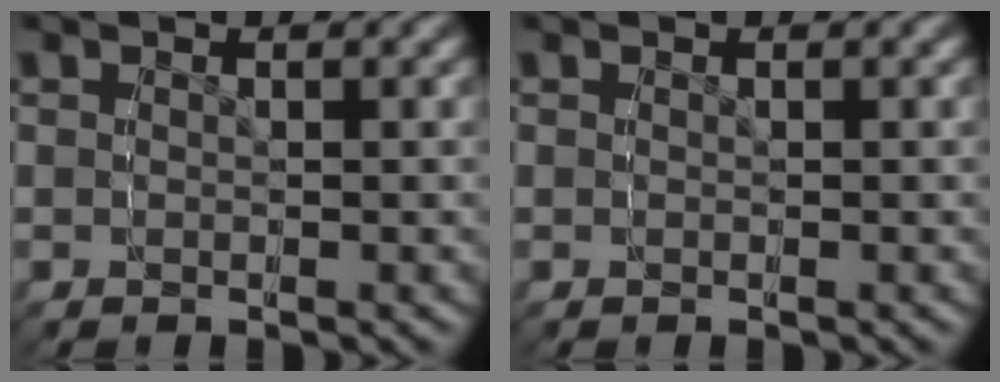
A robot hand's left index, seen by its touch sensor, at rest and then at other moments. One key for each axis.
{"total": 0.0}